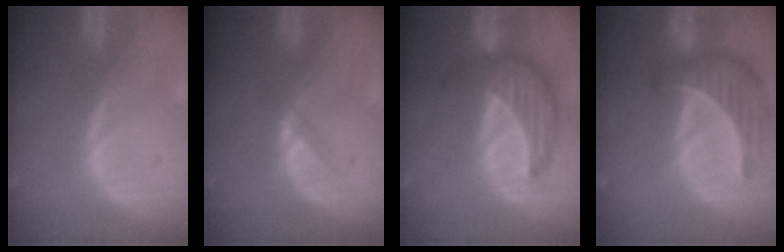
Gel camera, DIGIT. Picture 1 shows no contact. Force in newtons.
{"total": 1.4, "press": 1.1, "slide": 0.8}
{"total": 7.7, "press": 7.7, "slide": 0.4}
{"total": 7.6, "press": 7.3, "slide": 1.9}